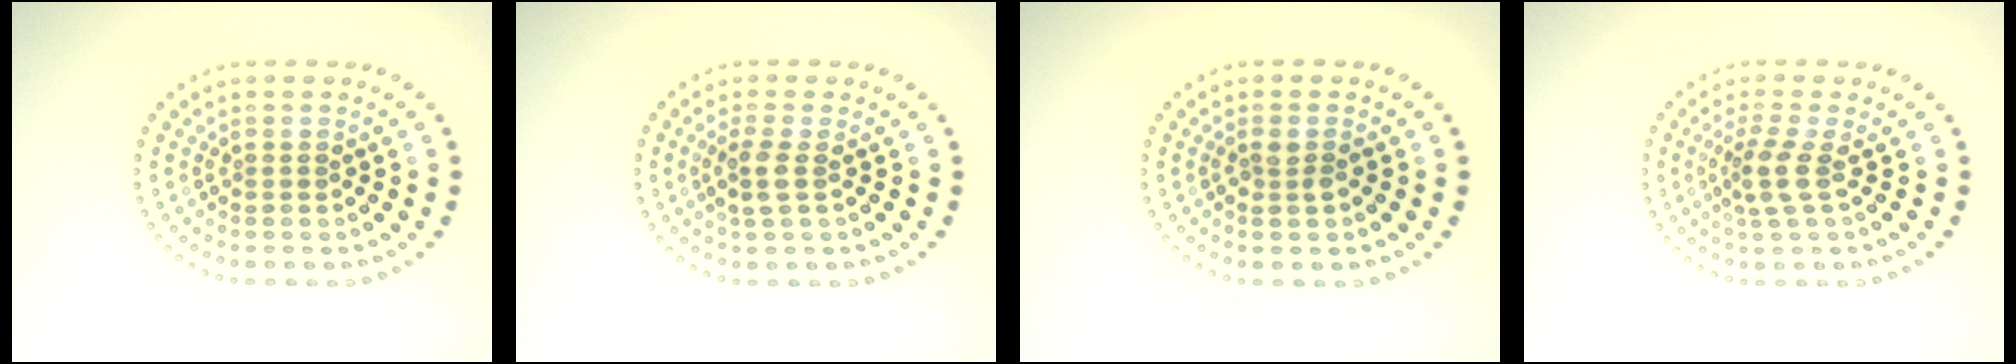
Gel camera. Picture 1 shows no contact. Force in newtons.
{"total": 1.9, "press": 1.7, "slide": 0.9}
{"total": 0.9, "press": 0.9, "slide": 0.3}
{"total": 2.6, "press": 2.0, "slide": 1.7}